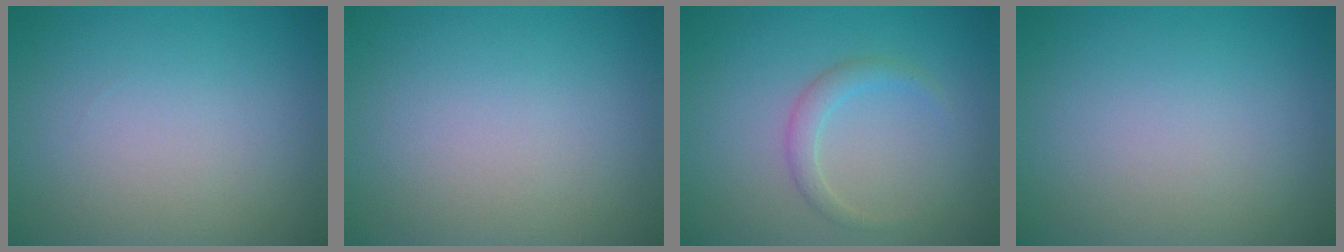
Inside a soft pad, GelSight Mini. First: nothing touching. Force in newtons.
{"total": 0.0}
{"total": 1.7, "press": 1.7, "slide": 0.1}
{"total": 0.0}